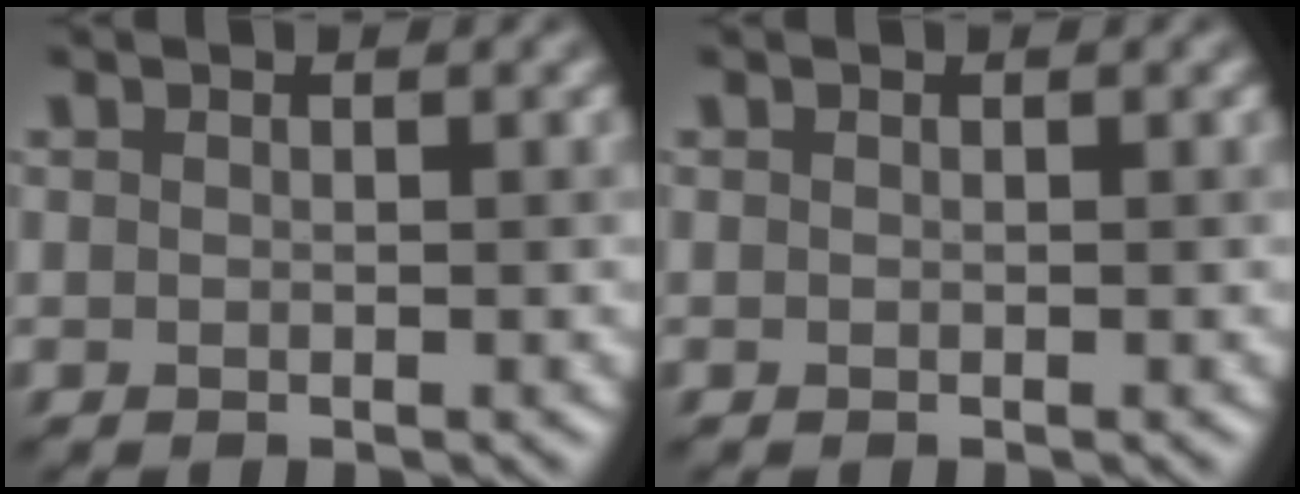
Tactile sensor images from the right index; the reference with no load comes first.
{"total": 0.0}